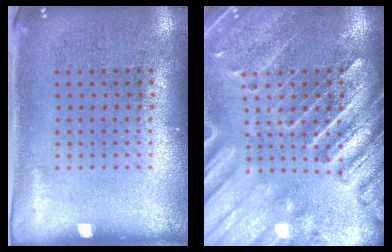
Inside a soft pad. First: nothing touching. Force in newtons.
{"total": 3.6, "press": 3.1, "slide": 1.8}